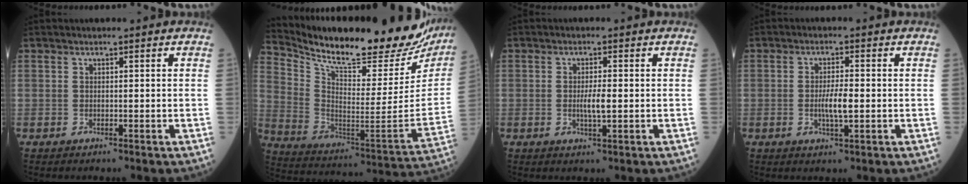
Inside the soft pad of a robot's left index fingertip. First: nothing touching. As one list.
[{"total": 28.5, "force": [25.2, 6.3, 11.7], "torque": [-0.209, -0.069, 0.352]}, {"total": 2.8, "force": [-0.2, 0.4, 2.8], "torque": [-0.055, -0.003, -0.002]}, {"total": 3.8, "force": [-0.5, 0.7, 3.7], "torque": [-0.075, -0.003, -0.008]}]